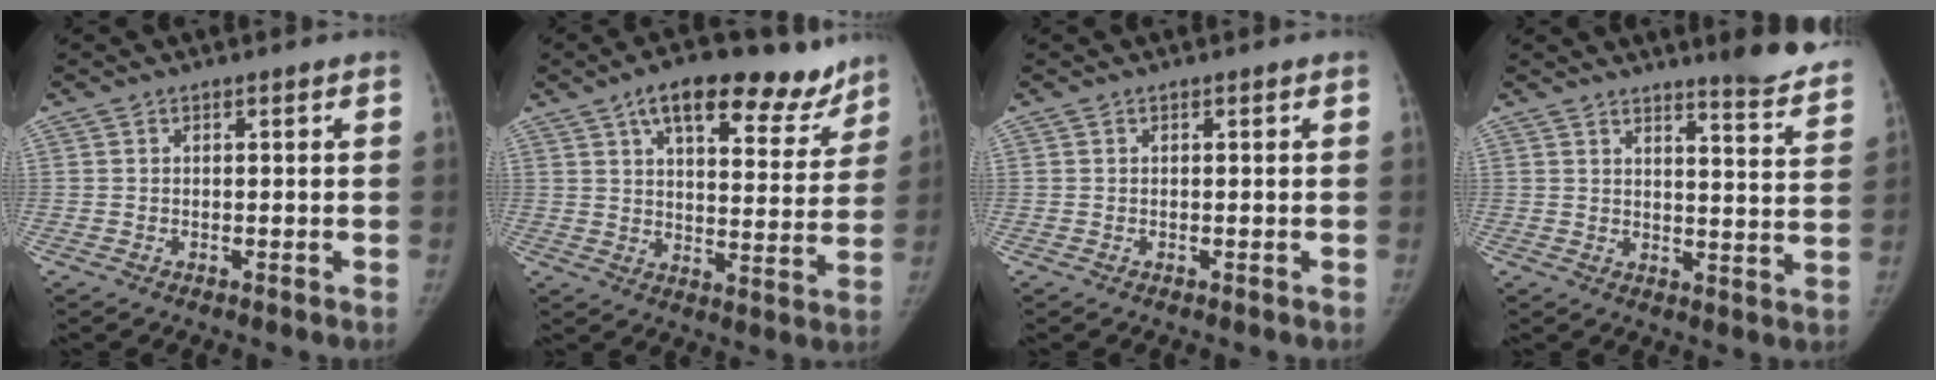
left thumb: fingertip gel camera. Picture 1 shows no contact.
{"total": 19.0, "force": [12.5, 8.0, 11.8], "torque": [-0.132, -0.028, 0.188]}
{"total": 0.0}
{"total": 11.7, "force": [10.4, 1.3, 5.2], "torque": [-0.042, -0.089, 0.115]}